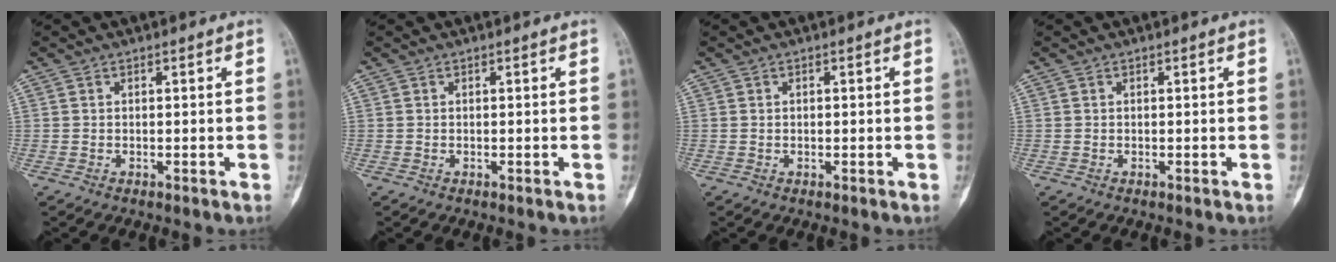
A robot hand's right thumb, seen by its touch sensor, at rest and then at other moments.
{"total": 0.0}
{"total": 0.0}
{"total": 0.0}